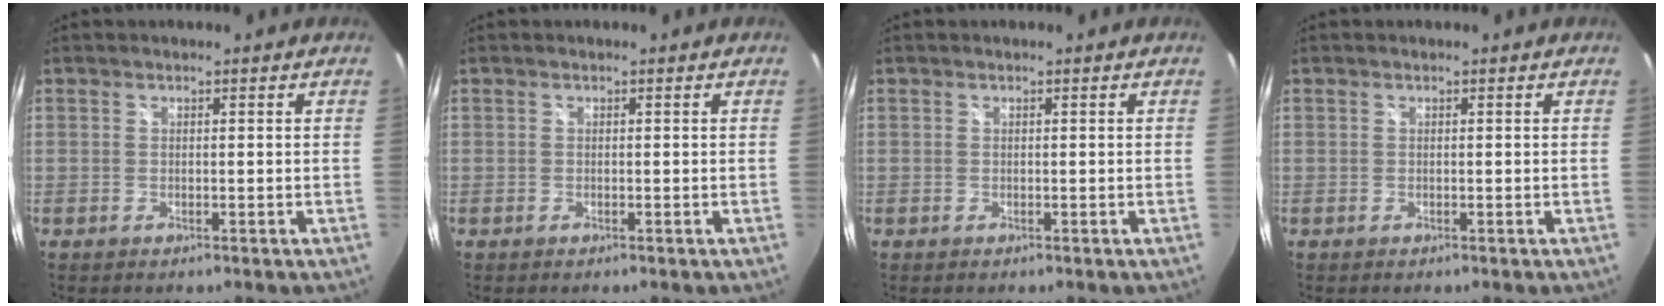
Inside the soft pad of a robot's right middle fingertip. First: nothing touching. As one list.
[{"total": 0.0}, {"total": 0.0}, {"total": 0.0}]